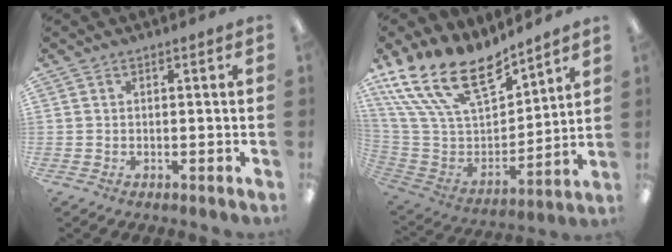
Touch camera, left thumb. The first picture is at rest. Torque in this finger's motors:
{"motor_torque": [0.39, 0.37, 1.25, -1.52, 0.50]}